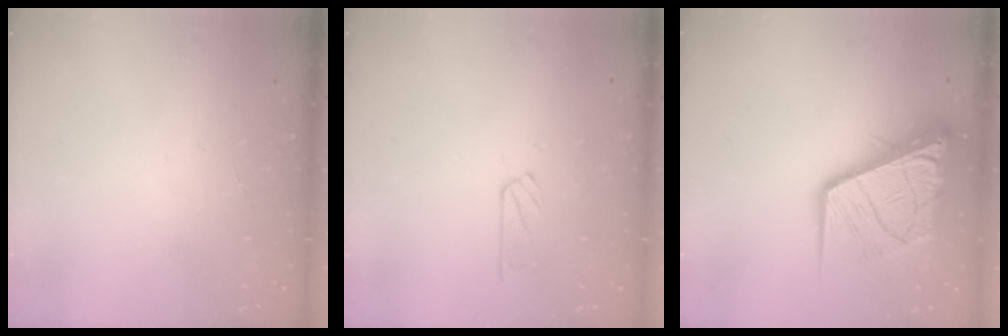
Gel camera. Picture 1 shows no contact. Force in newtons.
{"total": 3.6, "press": 3.6, "slide": 0.4}
{"total": 21.9, "press": 21.8, "slide": 2.9}